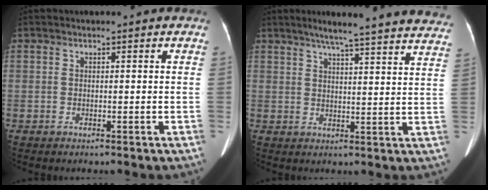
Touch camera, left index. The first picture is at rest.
{"total": 23.3, "force": [20.7, 1.5, 10.5], "torque": [-0.145, -0.027, 0.243]}